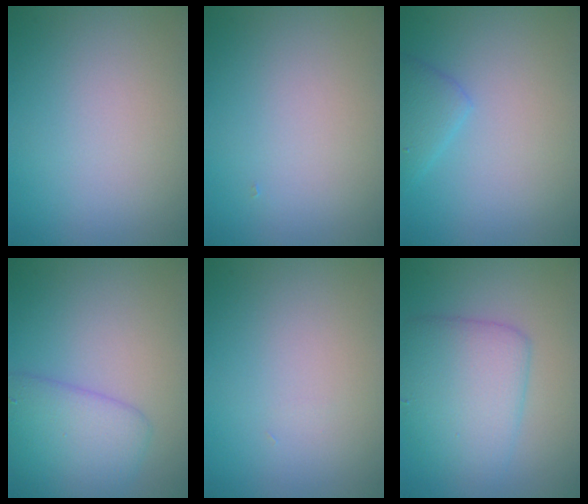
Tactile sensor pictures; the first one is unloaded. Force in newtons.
{"total": 0.0}
{"total": 2.0, "press": 2.0, "slide": 0.1}
{"total": 4.2, "press": 4.2, "slide": 0.2}
{"total": 0.0}
{"total": 5.4, "press": 5.4, "slide": 0.2}